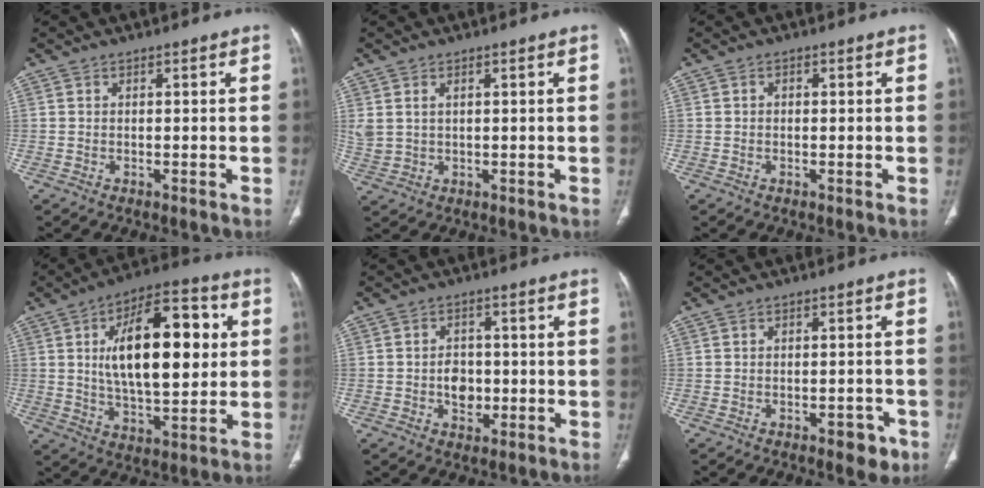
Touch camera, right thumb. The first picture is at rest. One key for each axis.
{"total": 3.8, "fx": 1.3, "fy": 2.5, "fz": 2.6, "tx": -0.066, "ty": 0.001, "tz": 0.037}
{"total": 0.7, "fx": 0.0, "fy": 0.6, "fz": 0.3, "tx": -0.003, "ty": 0.002, "tz": -0.002}
{"total": 21.4, "fx": 3.9, "fy": 9.9, "fz": 18.6, "tx": -0.262, "ty": 0.003, "tz": 0.060}
{"total": 4.8, "fx": -0.8, "fy": 3.6, "fz": 3.0, "tx": -0.025, "ty": 0.006, "tz": -0.011}
{"total": 4.2, "fx": -2.3, "fy": 2.2, "fz": 2.8, "tx": -0.019, "ty": 0.011, "tz": -0.025}